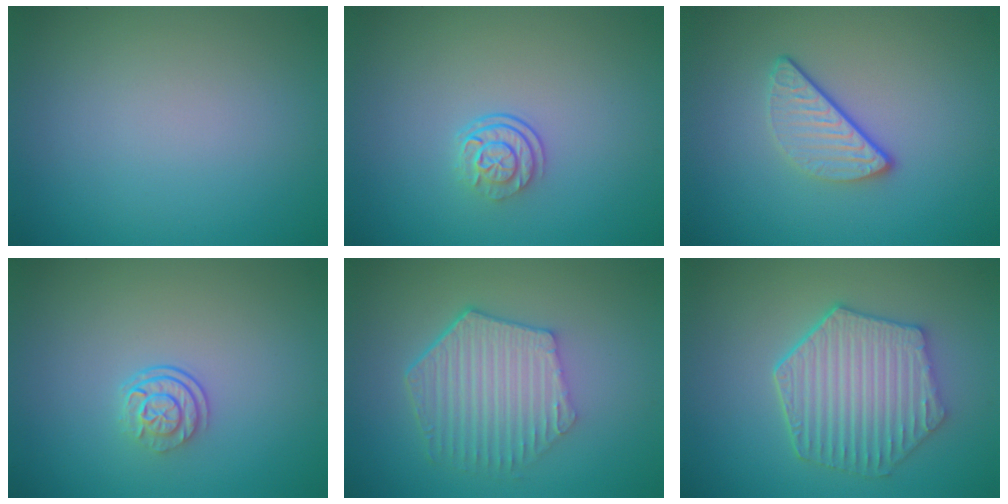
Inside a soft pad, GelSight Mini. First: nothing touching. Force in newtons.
{"total": 2.5, "press": 1.8, "slide": 1.8}
{"total": 3.0, "press": 2.3, "slide": 1.9}
{"total": 2.5, "press": 1.8, "slide": 1.8}
{"total": 5.7, "press": 4.3, "slide": 3.8}
{"total": 6.3, "press": 5.0, "slide": 3.7}